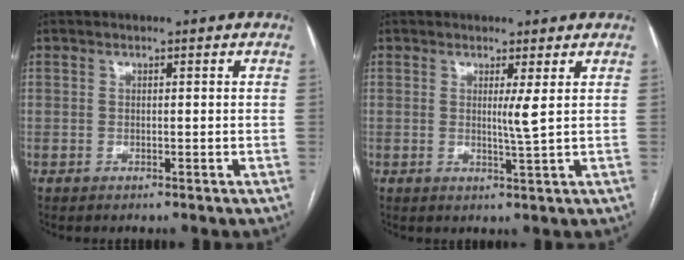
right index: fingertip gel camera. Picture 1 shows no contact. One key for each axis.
{"total": 2.3, "fx": 0.7, "fy": -0.6, "fz": 2.1, "tx": -0.038, "ty": -0.009, "tz": 0.014}